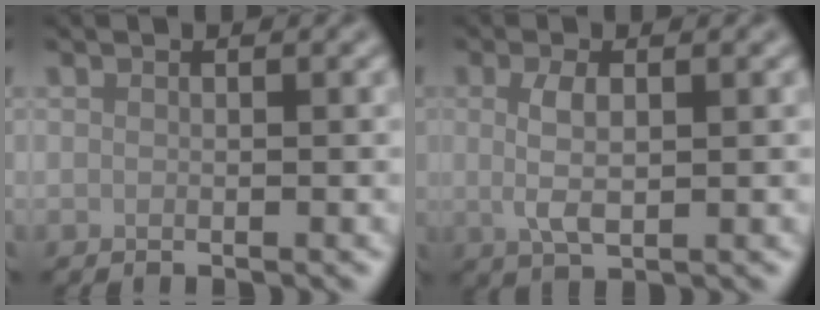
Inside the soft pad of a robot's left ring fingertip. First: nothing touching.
{"total": 3.1, "force": [0.3, 1.3, 2.8], "torque": [-0.063, -0.001, 0.006]}